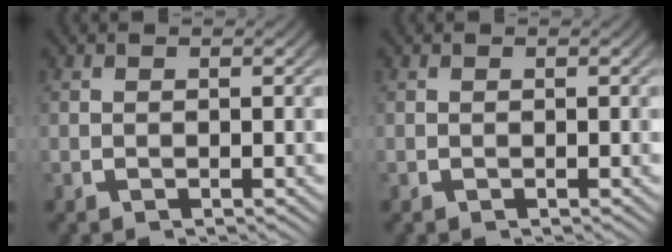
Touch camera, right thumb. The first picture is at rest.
{"total": 0.0}